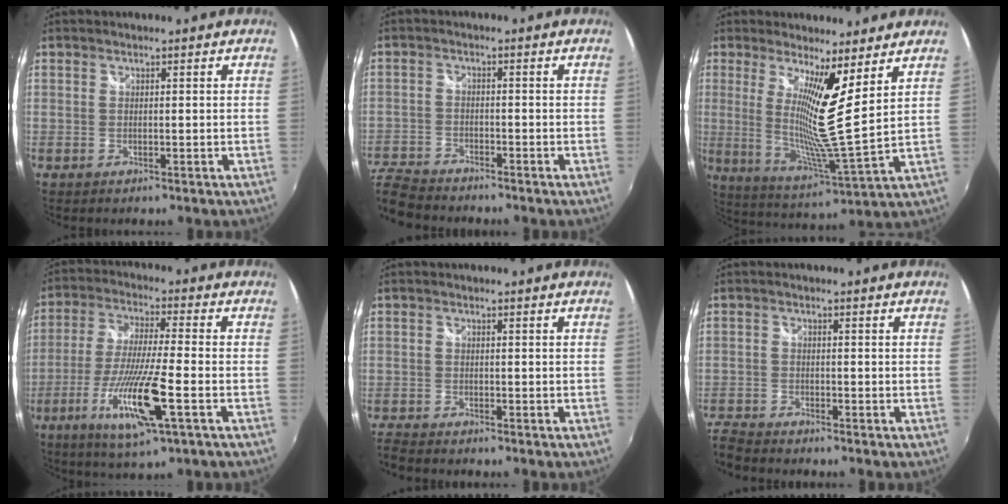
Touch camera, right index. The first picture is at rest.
{"total": 10.1, "force": [-9.1, 3.2, 3.1], "torque": [-0.101, -0.016, -0.173]}
{"total": 11.6, "force": [5.4, -0.7, 10.3], "torque": [-0.172, -0.023, 0.094]}
{"total": 14.8, "force": [-5.9, 1.4, 13.5], "torque": [-0.275, -0.026, -0.109]}
{"total": 4.1, "force": [-4.0, 0.6, 0.8], "torque": [-0.031, -0.021, -0.080]}
{"total": 6.2, "force": [-6.0, 0.9, 1.1], "torque": [-0.049, -0.019, -0.123]}